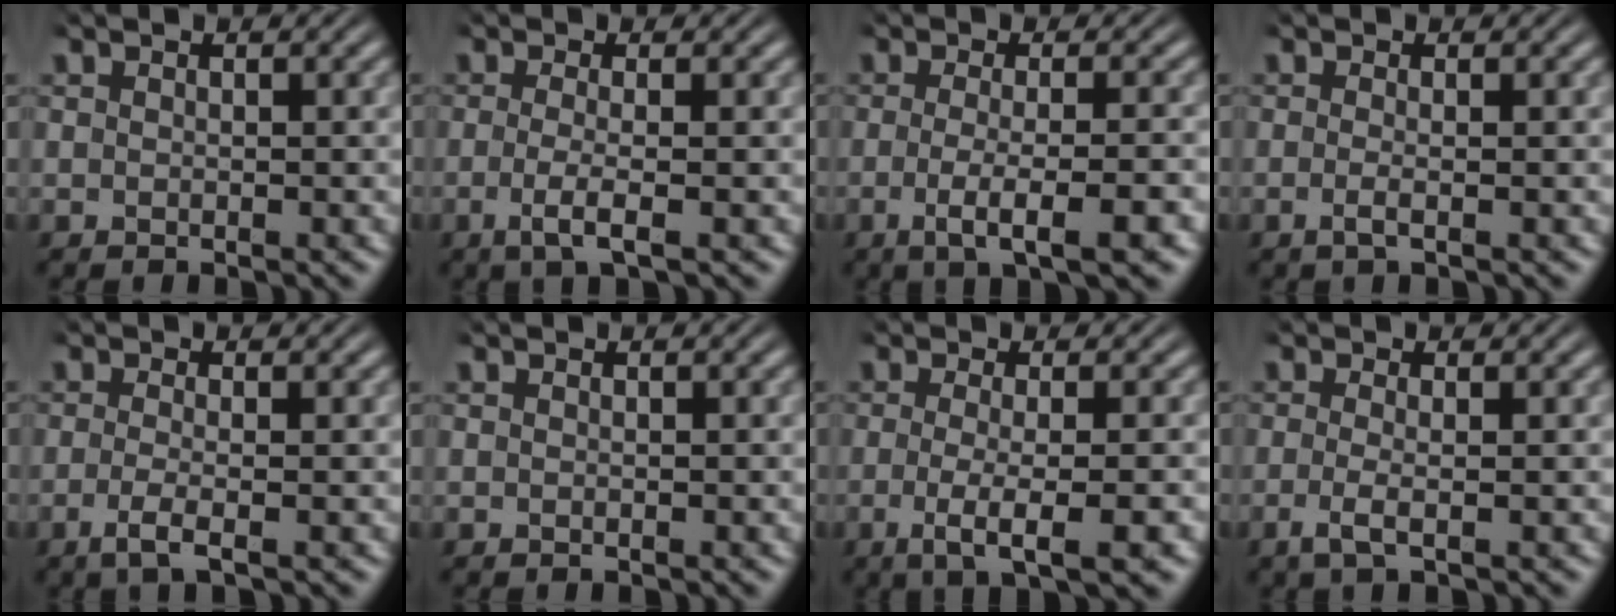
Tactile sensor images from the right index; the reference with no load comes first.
{"total": 2.5, "force": [-1.0, 0.1, 2.3], "torque": [-0.056, -0.016, -0.011]}
{"total": 4.3, "force": [-1.9, 0.5, 3.8], "torque": [-0.072, -0.014, -0.024]}
{"total": 1.2, "force": [-0.7, -0.1, 1.0], "torque": [-0.028, -0.011, -0.010]}
{"total": 2.3, "force": [-1.2, 0.2, 2.0], "torque": [-0.054, -0.017, -0.017]}
{"total": 0.0}
{"total": 4.2, "force": [-1.5, 0.6, 3.9], "torque": [-0.074, -0.016, -0.016]}
{"total": 1.8, "force": [-1.0, 0.2, 1.5], "torque": [-0.046, -0.017, -0.013]}